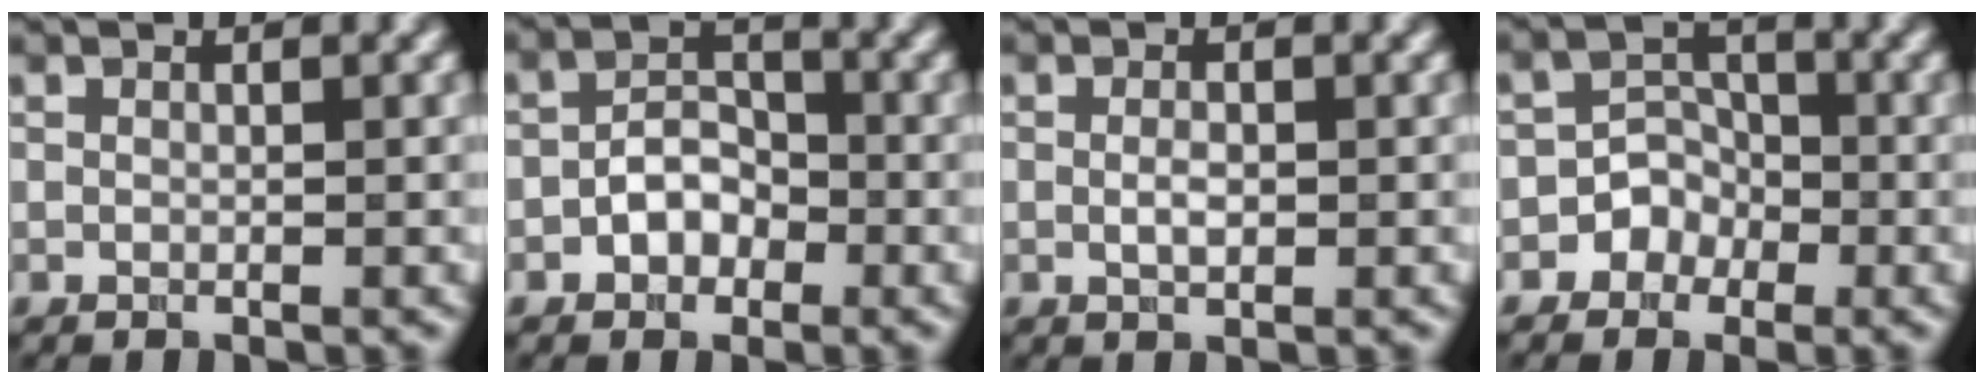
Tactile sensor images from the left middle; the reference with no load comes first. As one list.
[{"total": 3.0, "force": [-1.2, 2.2, 1.7], "torque": [-0.026, 0.005, -0.024]}, {"total": 1.3, "force": [-0.1, 0.6, 1.2], "torque": [-0.025, -0.003, -0.002]}, {"total": 2.5, "force": [-1.3, 2.1, 0.4], "torque": [0.022, 0.014, -0.031]}]